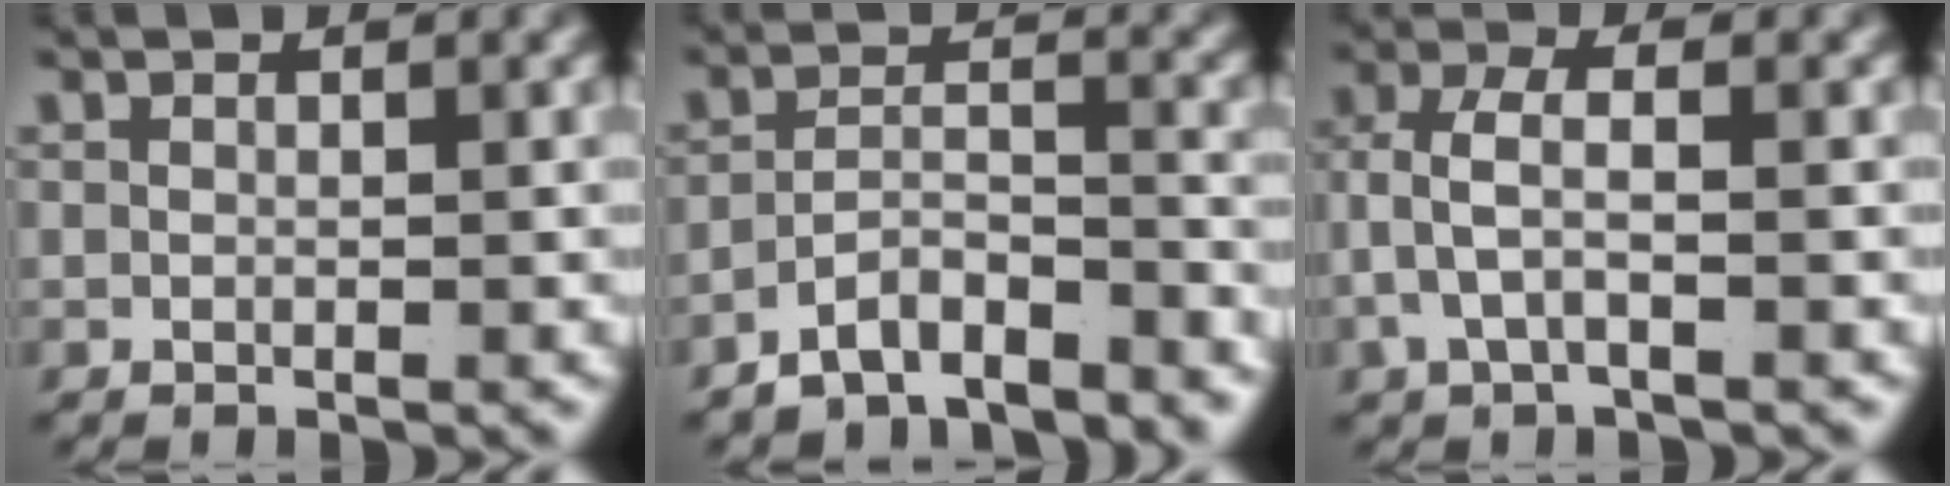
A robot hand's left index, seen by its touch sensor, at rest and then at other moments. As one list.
[{"total": 6.6, "force": [-5.8, 2.3, 2.1], "torque": [-0.039, -0.028, -0.092]}, {"total": 3.6, "force": [-0.6, 1.9, 3.0], "torque": [-0.076, -0.013, -0.005]}]